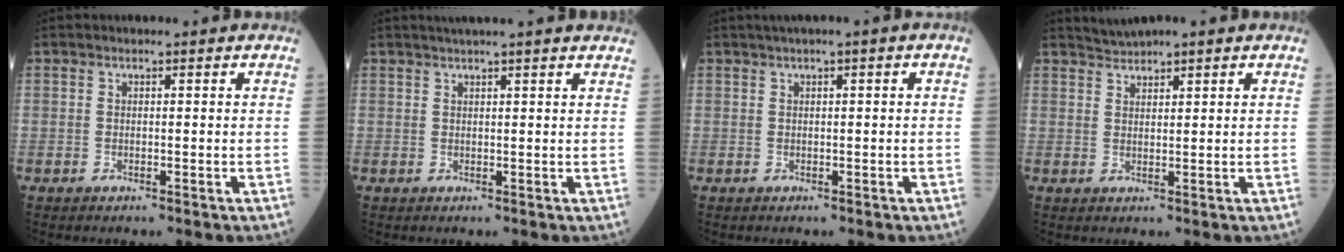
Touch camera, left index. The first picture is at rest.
{"total": 6.4, "force": [5.5, -0.7, 3.2], "torque": [-0.042, 0.027, 0.062]}
{"total": 1.6, "force": [0.5, 0.0, 1.6], "torque": [-0.028, 0.008, 0.010]}
{"total": 2.0, "force": [1.9, -0.2, 0.4], "torque": [-0.012, 0.018, 0.041]}